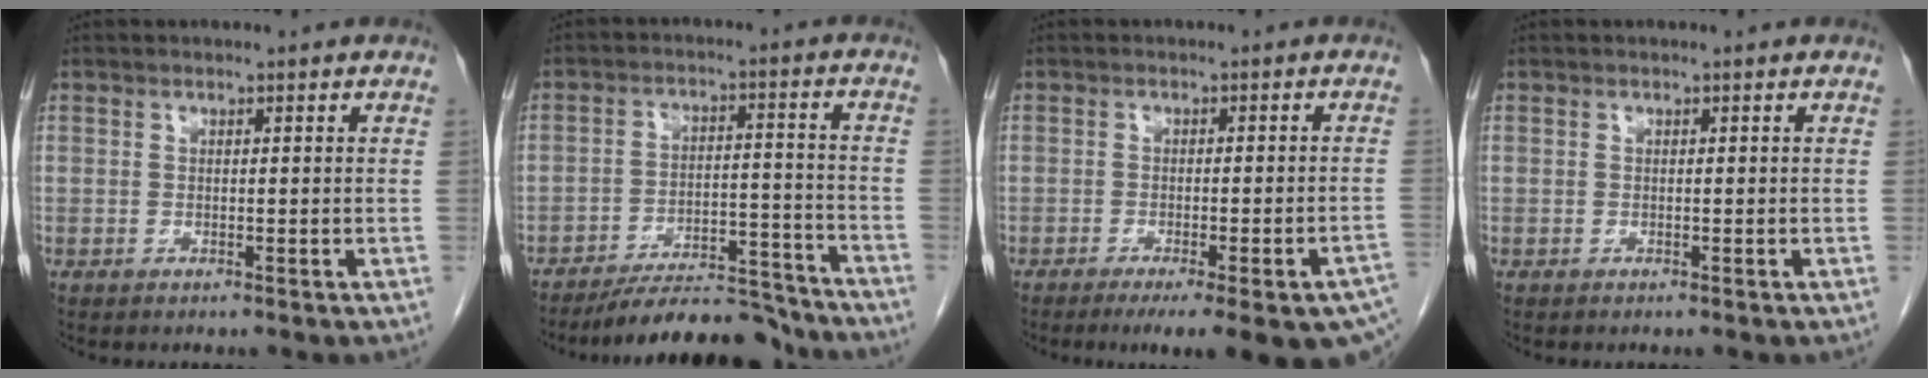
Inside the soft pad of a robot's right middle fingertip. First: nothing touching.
{"total": 12.4, "force": [-11.6, 2.1, 3.7], "torque": [-0.049, 0.016, -0.180]}
{"total": 16.9, "force": [-12.5, 2.4, 11.1], "torque": [-0.096, -0.015, -0.148]}
{"total": 0.0}